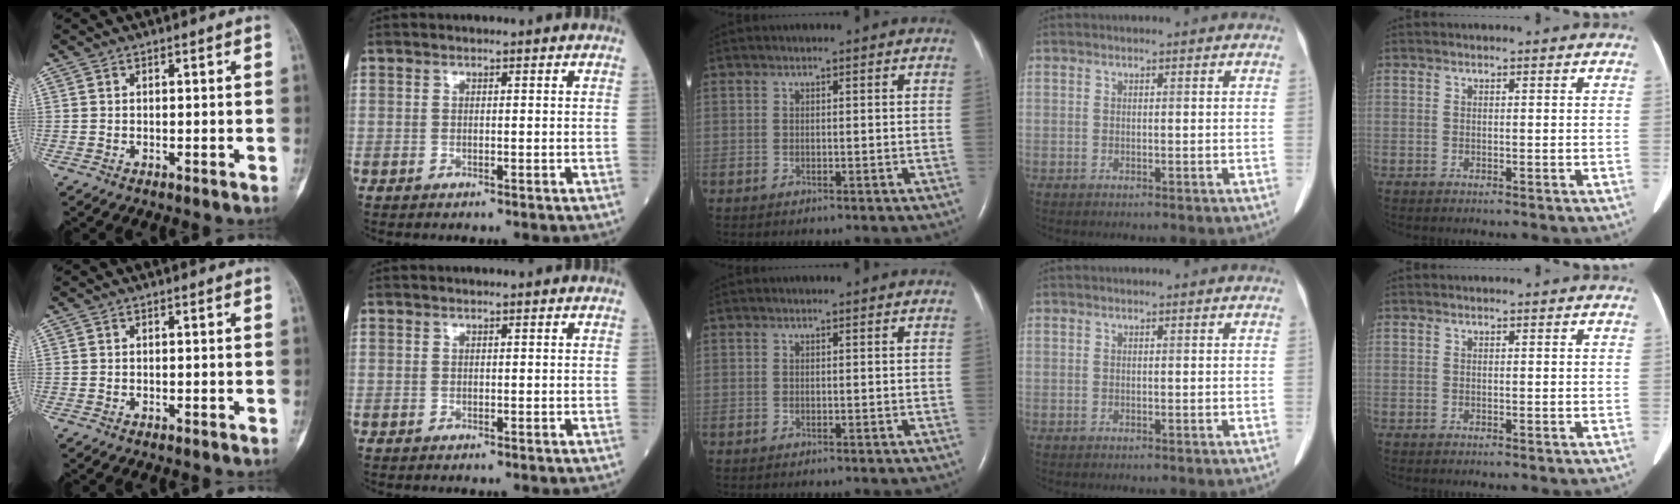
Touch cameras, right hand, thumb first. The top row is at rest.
{}